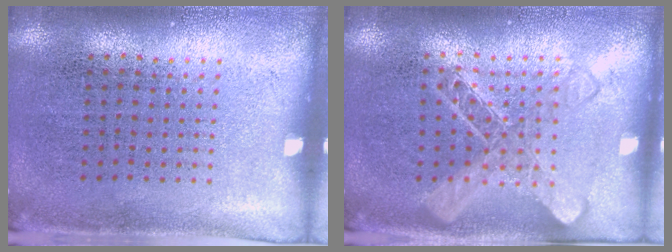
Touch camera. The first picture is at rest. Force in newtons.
{"total": 1.5, "press": 1.5, "slide": 0.3}